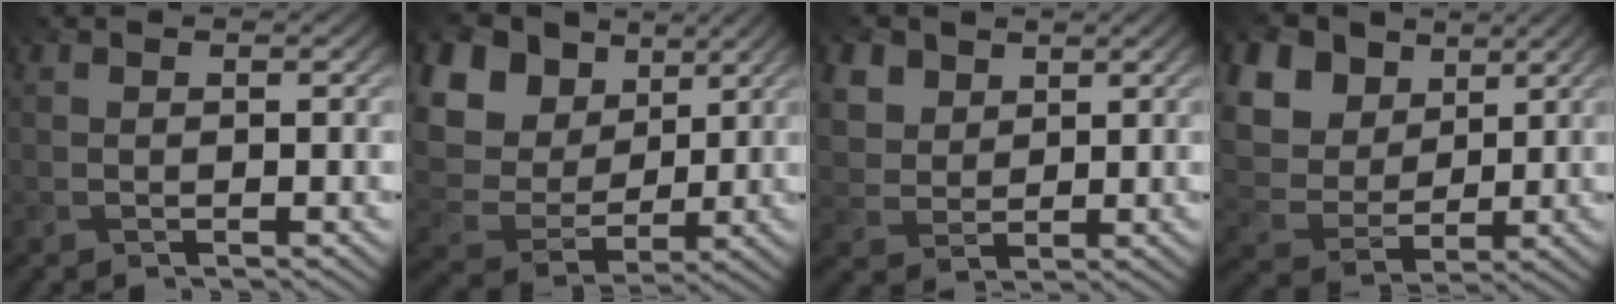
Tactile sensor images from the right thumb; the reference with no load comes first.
{"total": 13.8, "force": [4.5, 11.1, 6.8], "torque": [-0.216, 0.034, 0.106]}
{"total": 5.5, "force": [2.8, 4.1, 2.2], "torque": [-0.086, -0.011, 0.071]}
{"total": 12.8, "force": [5.1, 10.0, 6.2], "torque": [-0.211, 0.039, 0.109]}